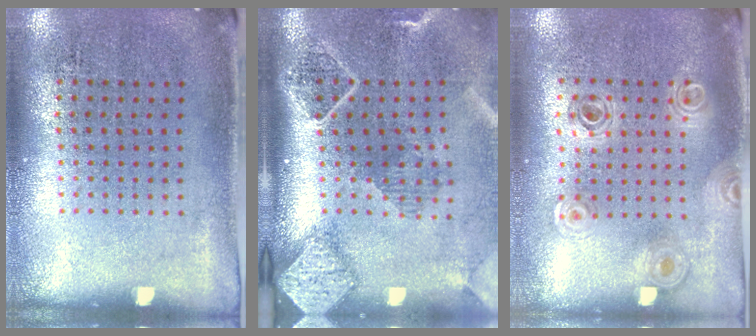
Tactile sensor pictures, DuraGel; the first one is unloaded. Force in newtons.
{"total": 2.7, "press": 2.0, "slide": 1.9}
{"total": 0.8, "press": 0.8, "slide": 0.0}